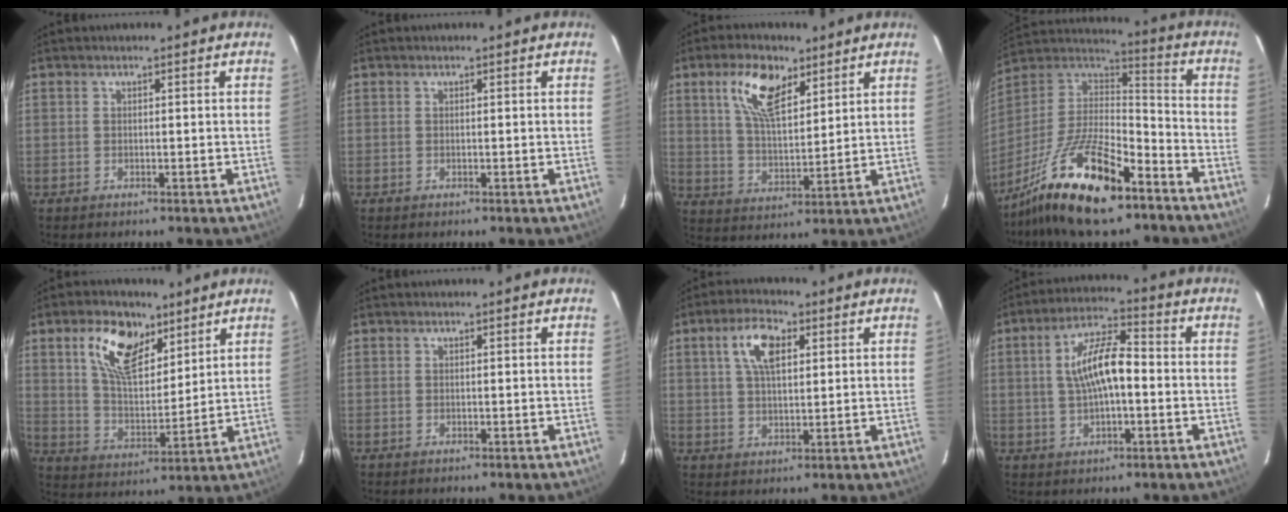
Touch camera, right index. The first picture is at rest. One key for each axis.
{"total": 0.0}
{"total": 10.6, "fx": 5.7, "fy": 4.9, "fz": 7.5, "tx": -0.141, "ty": 0.015, "tz": 0.110}
{"total": 22.0, "fx": -14.4, "fy": 7.3, "fz": 14.9, "tx": -0.300, "ty": -0.020, "tz": -0.255}
{"total": 12.8, "fx": 7.1, "fy": 6.6, "fz": 8.3, "tx": -0.153, "ty": 0.016, "tz": 0.132}
{"total": 0.0}
{"total": 7.4, "fx": 2.8, "fy": 3.5, "fz": 6.0, "tx": -0.112, "ty": 0.016, "tz": 0.052}
{"total": 9.8, "fx": -0.2, "fy": 3.5, "fz": 9.2, "tx": -0.174, "ty": 0.017, "tz": 0.000}